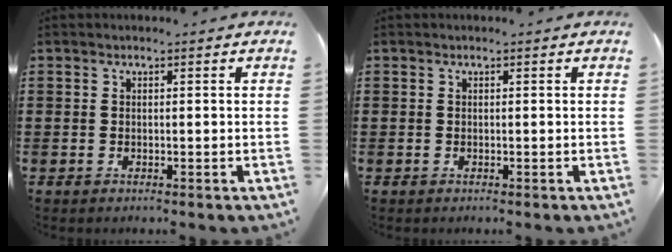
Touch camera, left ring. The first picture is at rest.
{"total": 0.0}